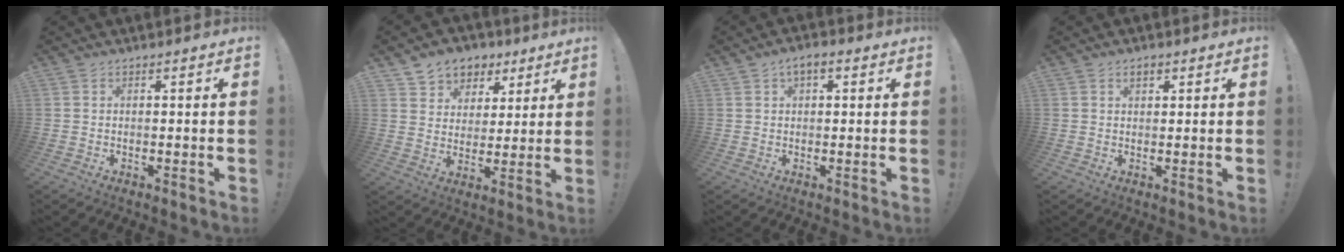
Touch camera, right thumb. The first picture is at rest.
{"total": 7.9, "force": [4.4, 6.5, 1.0], "torque": [-0.009, -0.037, 0.089]}
{"total": 2.3, "force": [0.2, 0.8, 2.1], "torque": [-0.046, 0.010, 0.004]}
{"total": 2.1, "force": [1.2, 1.1, 1.3], "torque": [-0.014, -0.002, 0.019]}